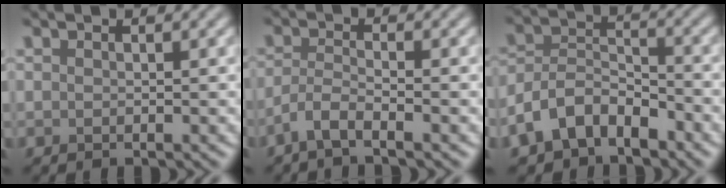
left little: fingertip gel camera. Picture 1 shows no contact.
{"total": 2.4, "force": [-1.7, 0.3, 1.6], "torque": [-0.035, -0.002, -0.045]}
{"total": 6.0, "force": [-3.9, 3.5, 3.0], "torque": [-0.054, -0.001, -0.084]}